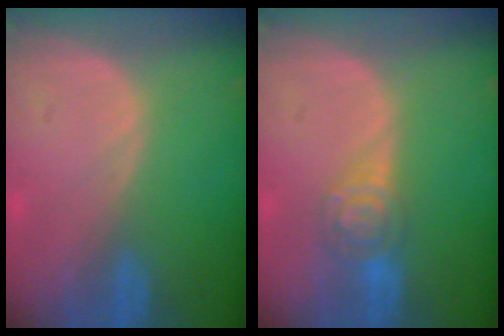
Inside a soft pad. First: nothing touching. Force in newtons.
{"total": 4.6, "press": 4.5, "slide": 0.8}